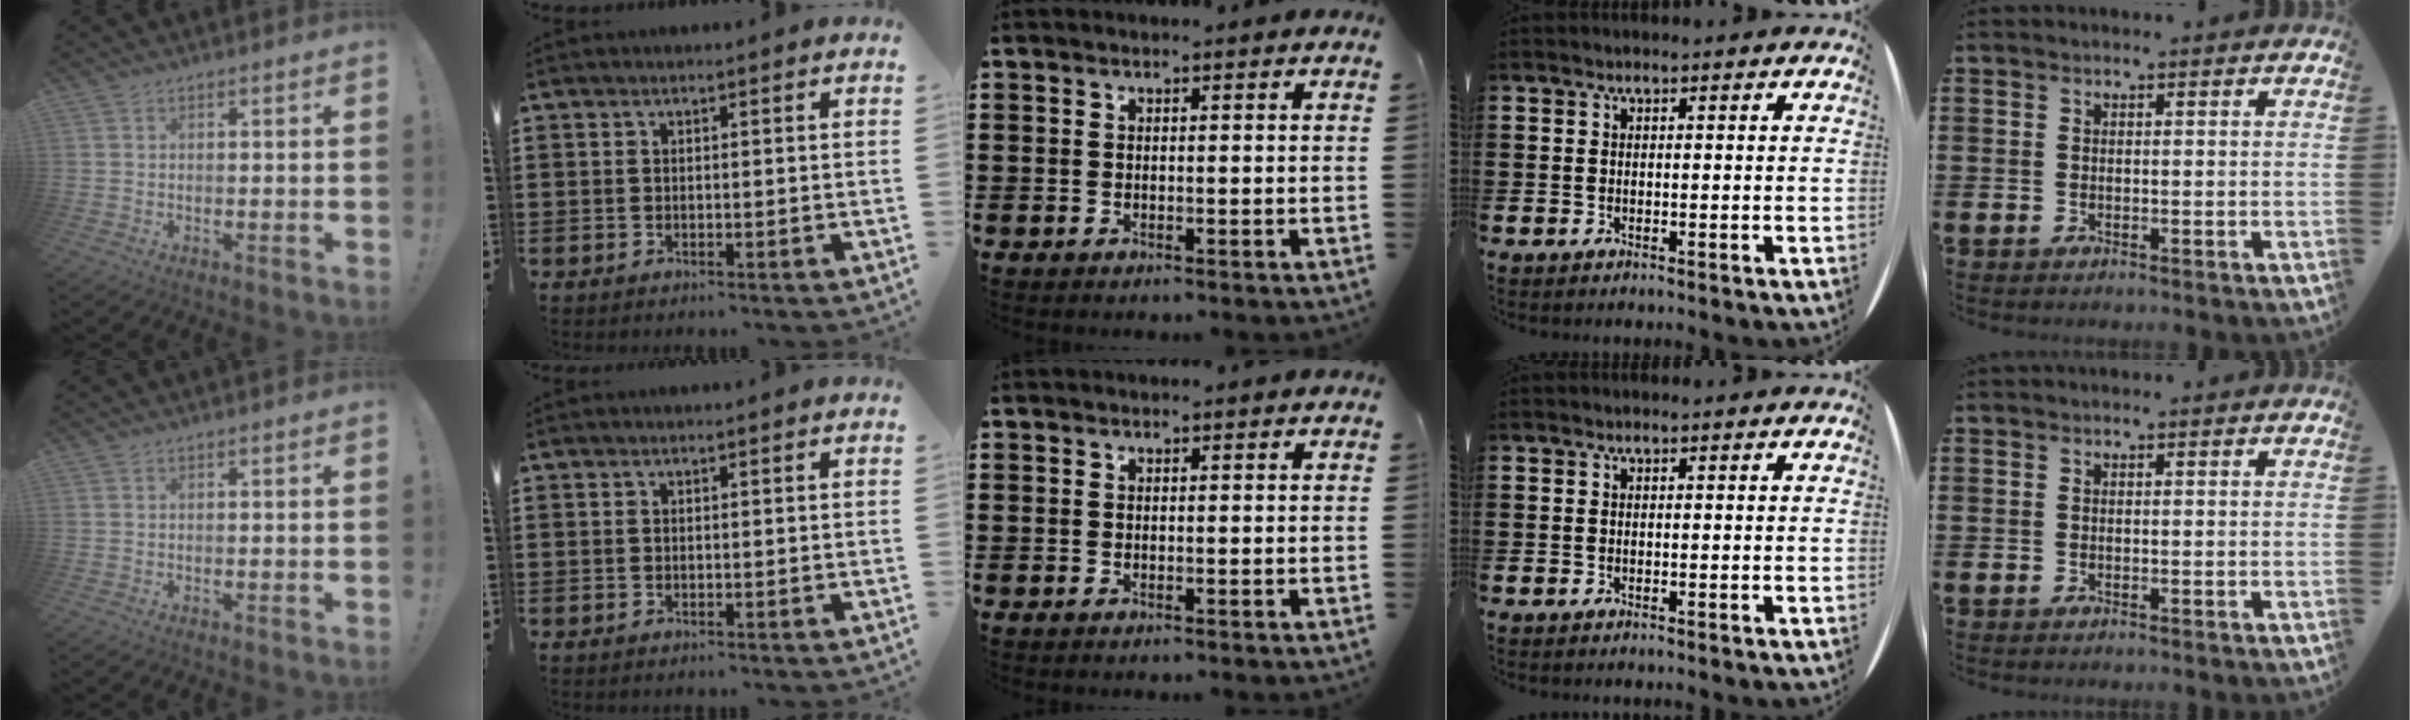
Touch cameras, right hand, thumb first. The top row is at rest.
{}